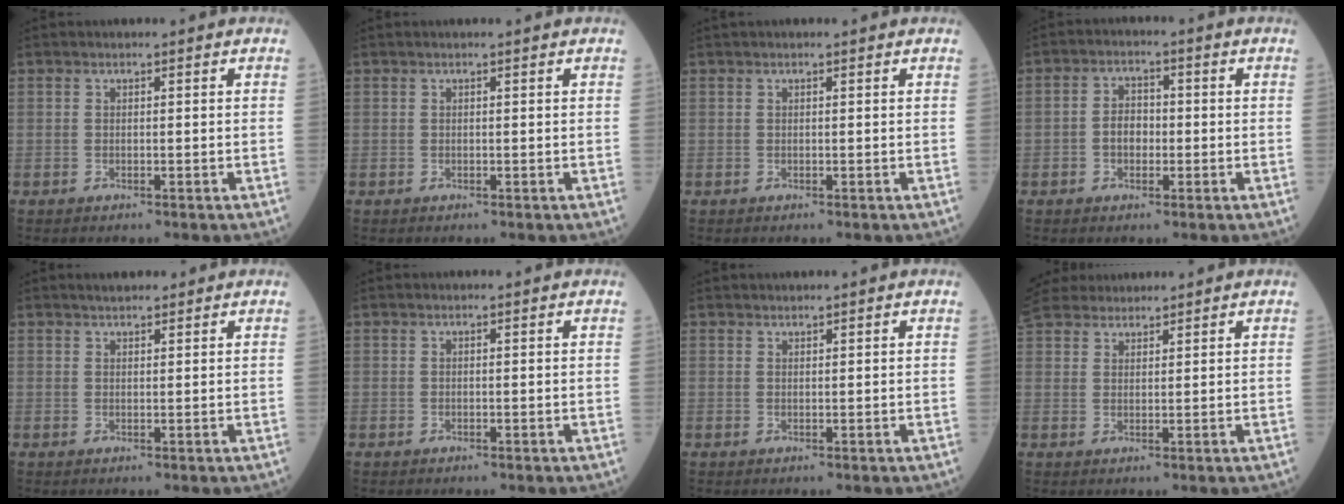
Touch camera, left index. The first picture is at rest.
{"total": 0.7, "force": [0.6, -0.1, 0.3], "torque": [-0.004, 0.004, 0.011]}
{"total": 1.2, "force": [1.1, 0.1, 0.5], "torque": [-0.008, 0.021, 0.020]}
{"total": 3.7, "force": [-1.0, 2.6, 2.4], "torque": [-0.048, 0.009, -0.020]}
{"total": 2.4, "force": [2.1, 0.7, 0.9], "torque": [-0.017, 0.013, 0.034]}
{"total": 0.0}
{"total": 0.9, "force": [0.9, -0.1, 0.1], "torque": [-0.005, 0.010, 0.021]}
{"total": 10.3, "force": [9.2, 3.5, 3.3], "torque": [-0.081, 0.043, 0.180]}